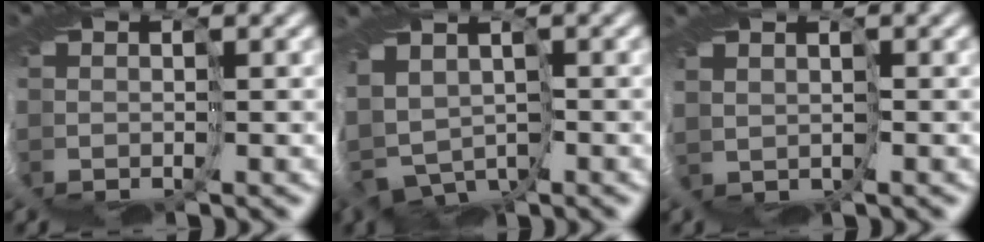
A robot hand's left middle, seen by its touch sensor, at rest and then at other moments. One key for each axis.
{"total": 3.6, "fx": -1.0, "fy": 3.1, "fz": 1.5, "tx": -0.035, "ty": -0.014, "tz": -0.020}
{"total": 1.1, "fx": 0.7, "fy": 0.9, "fz": -0.2, "tx": -0.006, "ty": 0.004, "tz": 0.014}